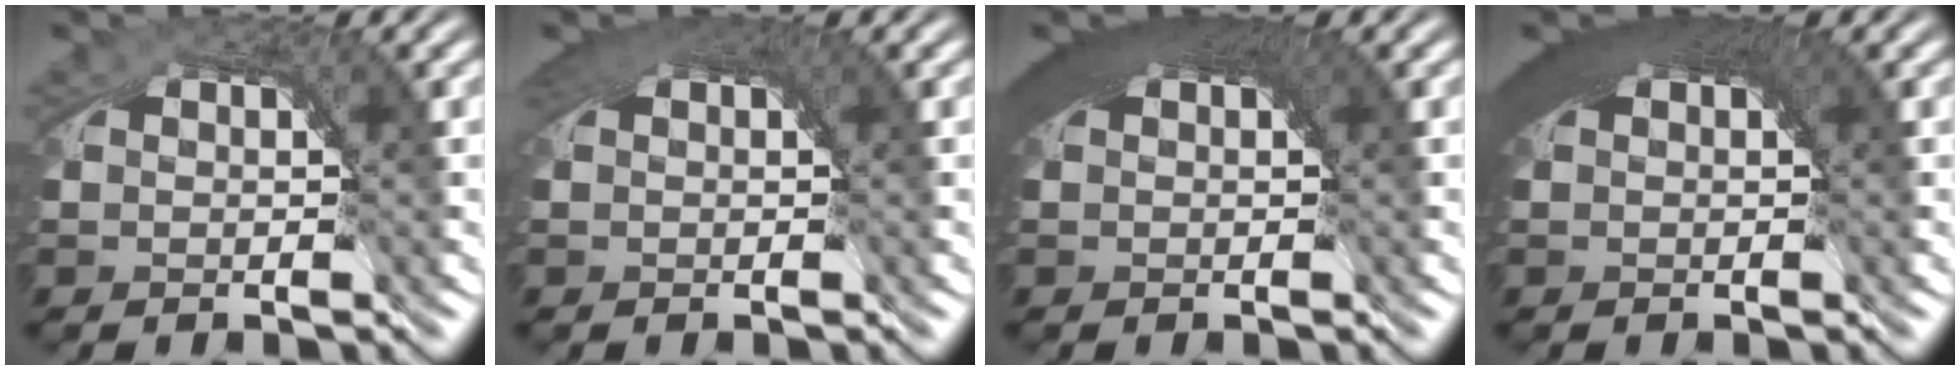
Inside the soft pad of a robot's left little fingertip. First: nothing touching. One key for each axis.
{"total": 1.9, "fx": 0.8, "fy": 0.3, "fz": 1.7, "tx": -0.013, "ty": 0.000, "tz": 0.011}
{"total": 5.9, "fx": 1.9, "fy": 2.0, "fz": 5.2, "tx": -0.060, "ty": 0.017, "tz": 0.021}
{"total": 5.9, "fx": 1.9, "fy": 2.1, "fz": 5.2, "tx": -0.061, "ty": 0.016, "tz": 0.020}